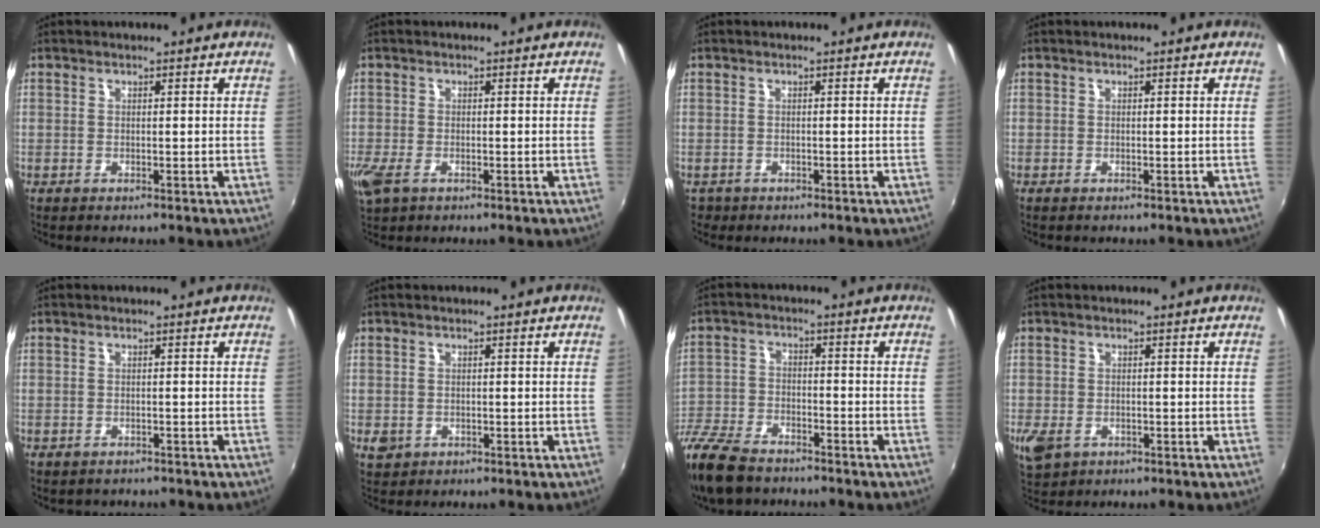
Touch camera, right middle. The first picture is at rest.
{"total": 4.5, "force": [-2.3, 2.3, 3.0], "torque": [-0.072, -0.015, -0.044]}
{"total": 1.8, "force": [-1.2, 1.3, 0.3], "torque": [-0.012, -0.004, -0.018]}
{"total": 0.6, "force": [-0.5, 0.1, 0.2], "torque": [-0.005, -0.003, -0.010]}
{"total": 1.7, "force": [-1.5, 0.9, 0.3], "torque": [-0.010, -0.006, -0.019]}
{"total": 2.3, "force": [-0.6, 2.0, 1.0], "torque": [-0.018, -0.004, -0.009]}
{"total": 14.7, "force": [-11.2, 6.4, 6.9], "torque": [-0.184, -0.023, -0.221]}
{"total": 5.6, "force": [-2.3, 3.9, 3.4], "torque": [-0.075, -0.017, -0.039]}